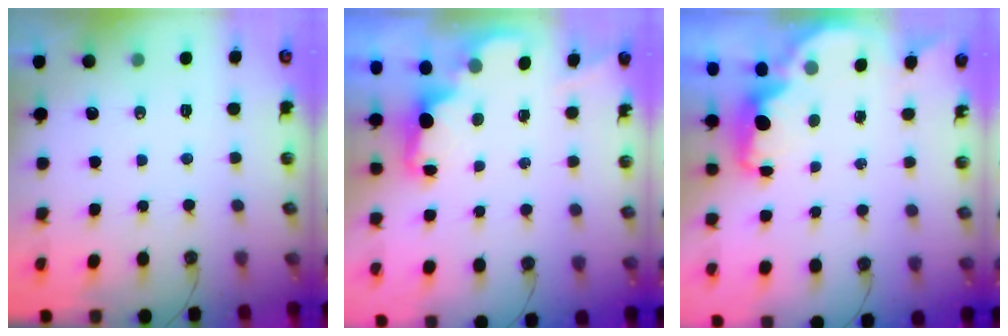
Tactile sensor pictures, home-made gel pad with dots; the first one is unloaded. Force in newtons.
{"total": 1.5, "press": 1.4, "slide": 0.7}
{"total": 1.8, "press": 1.6, "slide": 0.7}